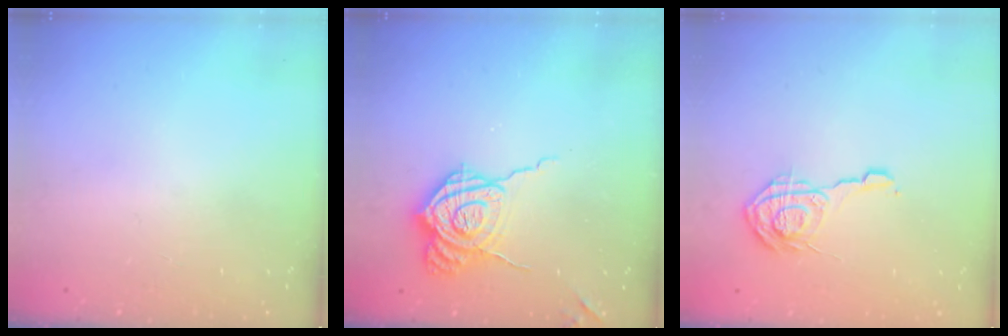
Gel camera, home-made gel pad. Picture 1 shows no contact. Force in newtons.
{"total": 12.6, "press": 12.6, "slide": 0.8}
{"total": 9.9, "press": 9.9, "slide": 0.5}